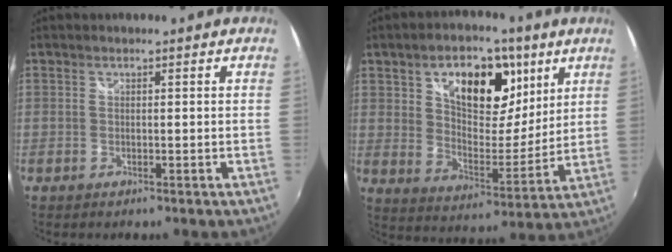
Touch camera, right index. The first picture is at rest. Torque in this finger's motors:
{"motor_torque": [0.76, -0.03, 0.63, 0.14]}